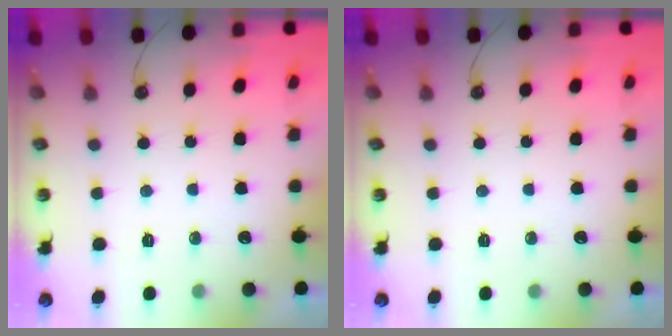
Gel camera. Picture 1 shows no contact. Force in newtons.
{"total": 0.0}